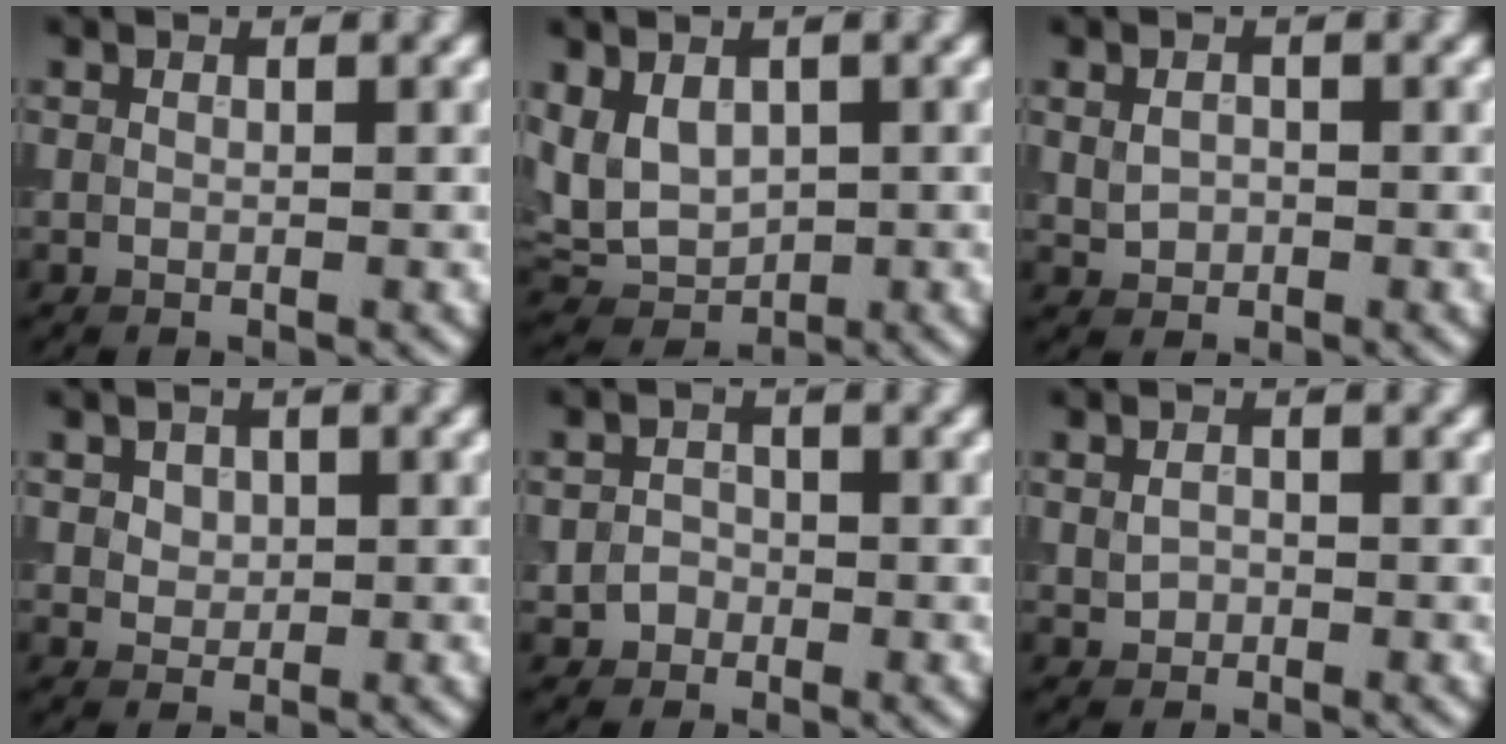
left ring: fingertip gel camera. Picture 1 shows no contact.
{"total": 4.4, "force": [0.5, 3.2, 3.1], "torque": [-0.069, -0.003, 0.008]}
{"total": 1.5, "force": [-0.2, 1.2, 0.9], "torque": [-0.019, 0.000, -0.004]}
{"total": 2.1, "force": [0.8, 1.6, 1.0], "torque": [-0.025, 0.003, 0.020]}
{"total": 1.6, "force": [-0.7, 1.4, 0.3], "torque": [0.003, 0.001, -0.018]}
{"total": 1.1, "force": [-0.2, 0.9, 0.6], "torque": [-0.013, 0.000, -0.007]}